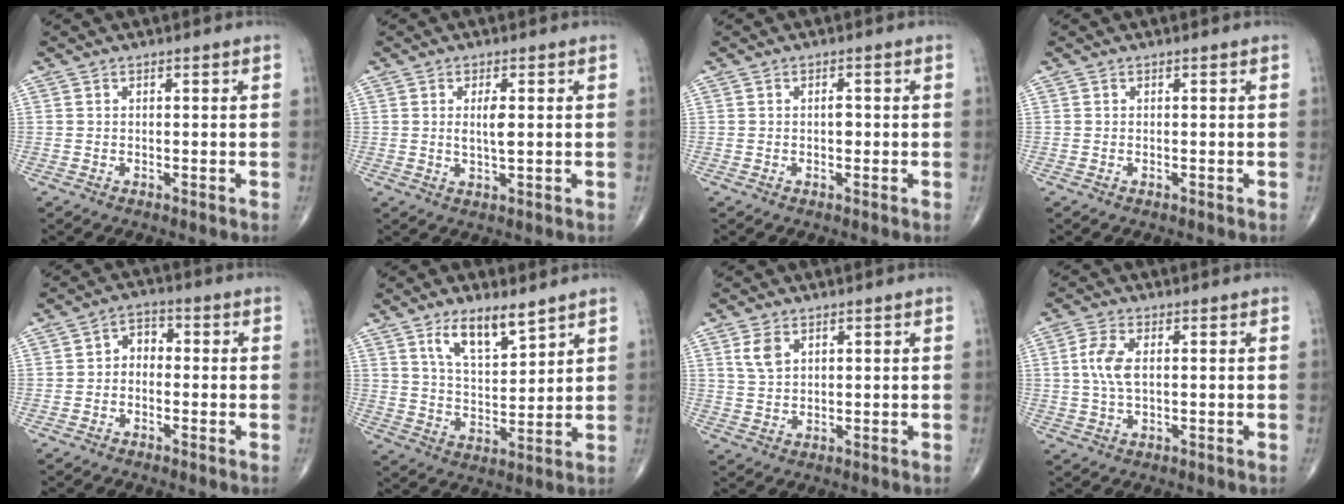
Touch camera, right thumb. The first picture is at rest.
{"total": 3.6, "force": [0.5, 1.0, 3.4], "torque": [-0.060, -0.005, 0.011]}
{"total": 1.5, "force": [-0.1, 0.8, 1.2], "torque": [-0.011, 0.003, -0.003]}
{"total": 0.0}
{"total": 3.9, "force": [-0.6, 3.0, 2.4], "torque": [-0.015, 0.020, -0.027]}
{"total": 9.7, "force": [6.3, 3.6, 6.5], "torque": [-0.101, -0.042, 0.120]}
{"total": 4.1, "force": [1.9, 2.6, 2.6], "torque": [-0.044, -0.005, 0.043]}
{"total": 5.5, "force": [0.8, 2.8, 4.7], "torque": [-0.113, 0.004, 0.013]}